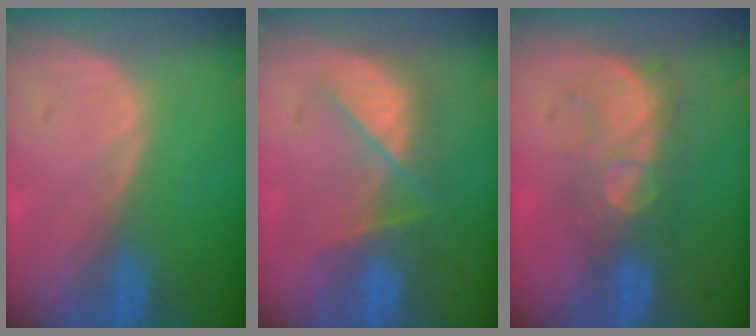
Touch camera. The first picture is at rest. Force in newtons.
{"total": 7.1, "press": 6.9, "slide": 1.2}
{"total": 7.6, "press": 7.1, "slide": 2.8}